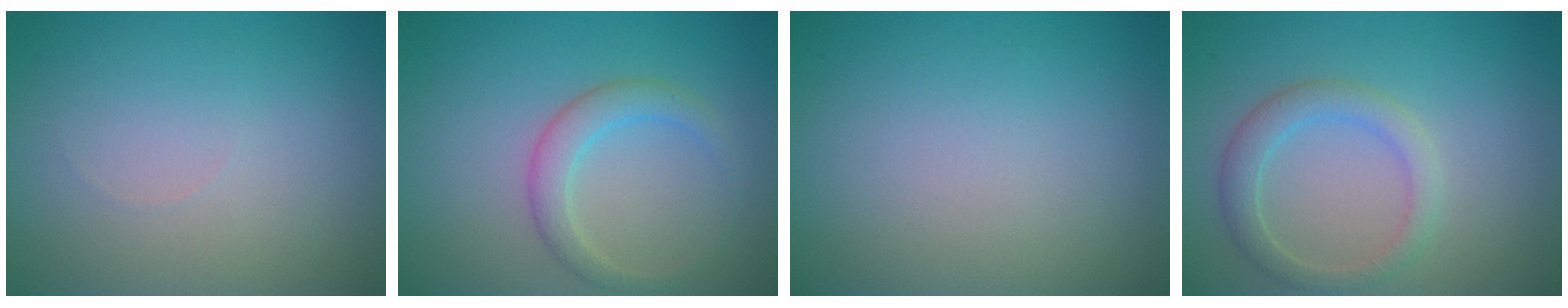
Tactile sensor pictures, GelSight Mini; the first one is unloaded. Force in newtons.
{"total": 2.5, "press": 2.5, "slide": 0.1}
{"total": 0.0}
{"total": 2.7, "press": 2.7, "slide": 0.0}